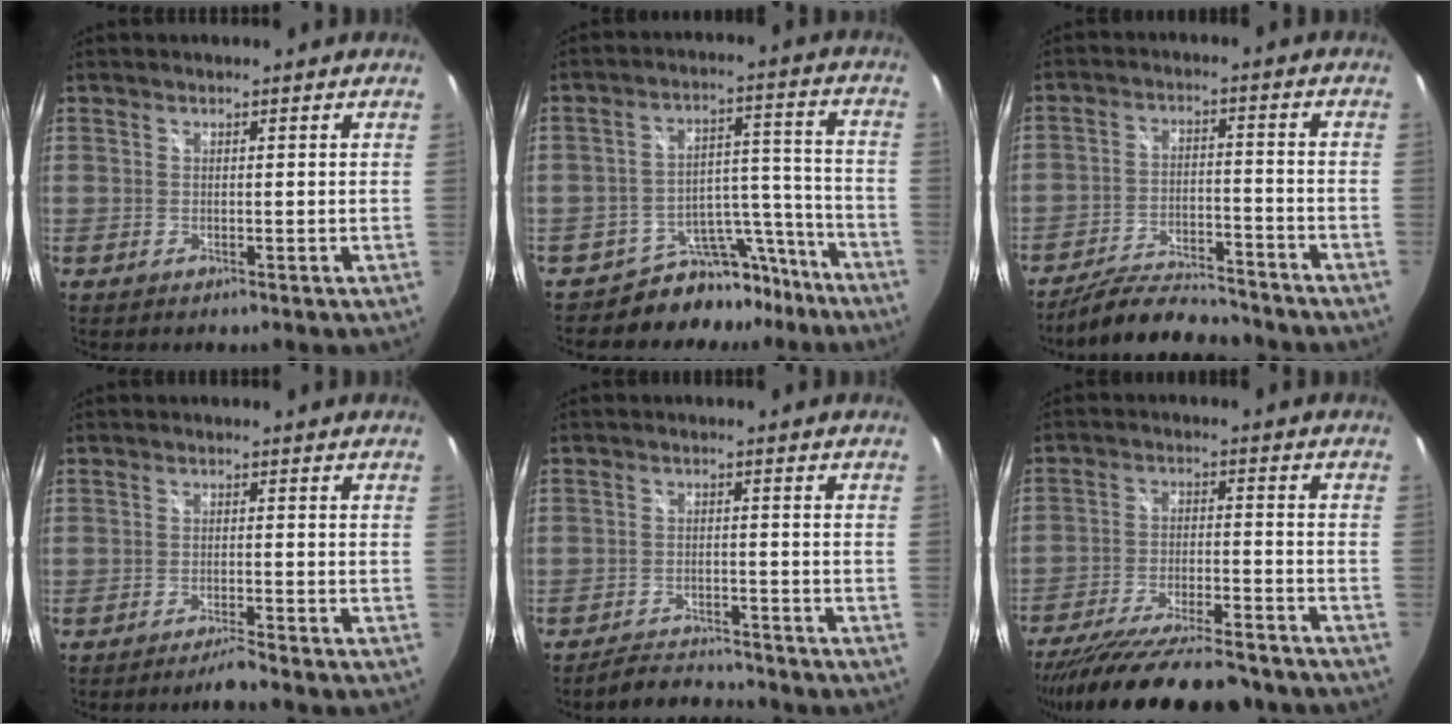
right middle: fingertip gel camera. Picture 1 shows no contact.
{"total": 10.7, "force": [-9.5, 4.8, 1.2], "torque": [-0.006, 0.058, -0.139]}
{"total": 12.3, "force": [-11.2, 2.5, 4.2], "torque": [-0.102, -0.003, -0.177]}
{"total": 3.2, "force": [-2.9, -0.5, 1.2], "torque": [-0.036, -0.004, -0.055]}
{"total": 6.7, "force": [-6.5, 1.3, 1.2], "torque": [-0.045, 0.006, -0.101]}
{"total": 22.0, "force": [-19.1, 3.8, 10.2], "torque": [-0.193, -0.046, -0.286]}